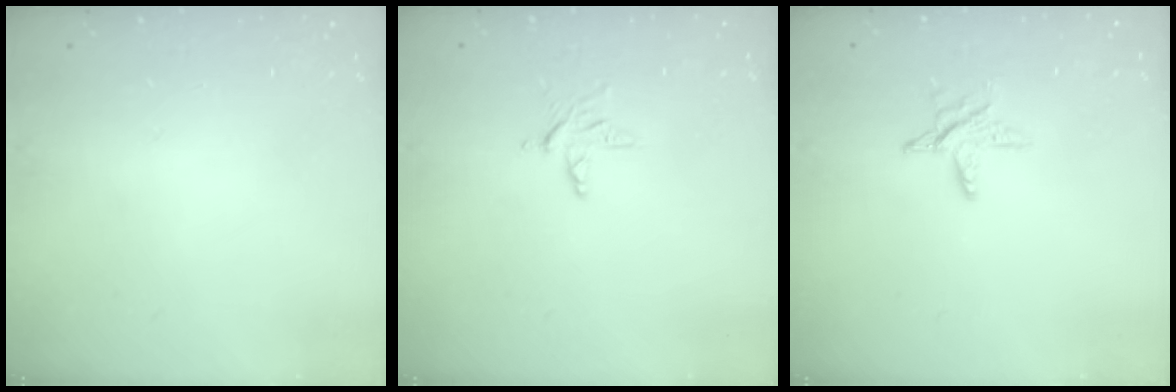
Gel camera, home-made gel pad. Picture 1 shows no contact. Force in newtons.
{"total": 5.6, "press": 5.5, "slide": 0.5}
{"total": 6.9, "press": 6.9, "slide": 0.5}